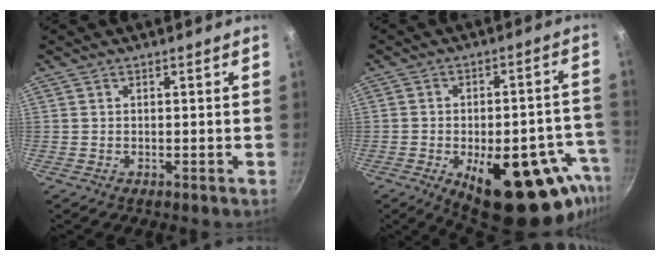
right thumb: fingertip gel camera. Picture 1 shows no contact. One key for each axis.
{"total": 23.2, "fx": -10.5, "fy": 10.5, "fz": 17.8, "tx": -0.169, "ty": 0.028, "tz": -0.129}